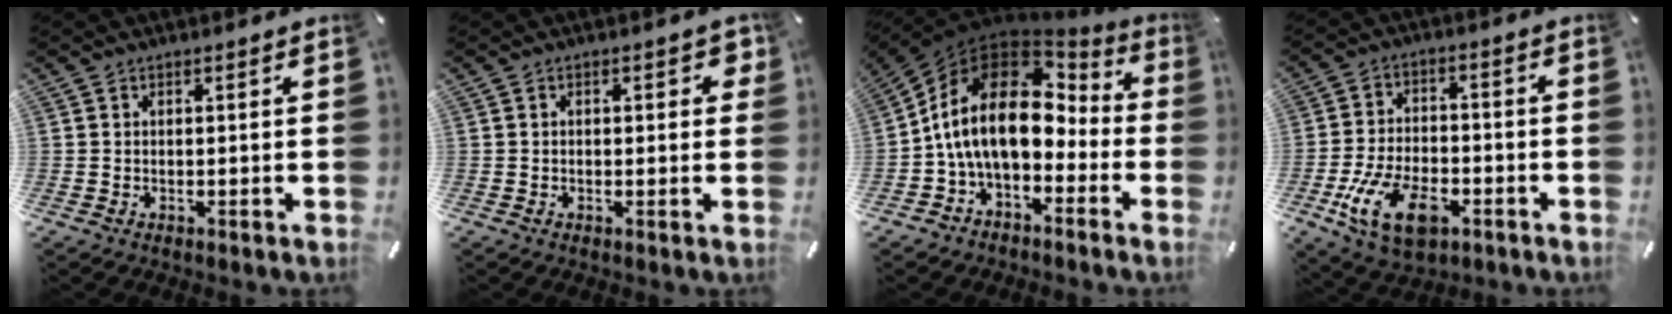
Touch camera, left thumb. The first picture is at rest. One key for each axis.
{"total": 3.2, "fx": 0.3, "fy": 1.6, "fz": 2.7, "tx": -0.030, "ty": 0.001, "tz": -0.002}
{"total": 18.3, "fx": 0.6, "fy": 11.7, "fz": 14.0, "tx": -0.296, "ty": 0.003, "tz": 0.007}
{"total": 13.4, "fx": -5.8, "fy": 7.9, "fz": 9.3, "tx": -0.184, "ty": 0.019, "tz": -0.103}